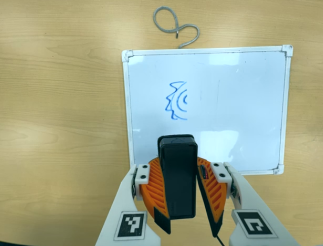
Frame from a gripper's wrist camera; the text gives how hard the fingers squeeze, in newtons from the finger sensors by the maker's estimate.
{"total": 11.0, "left": 10.4, "right": 11.7}